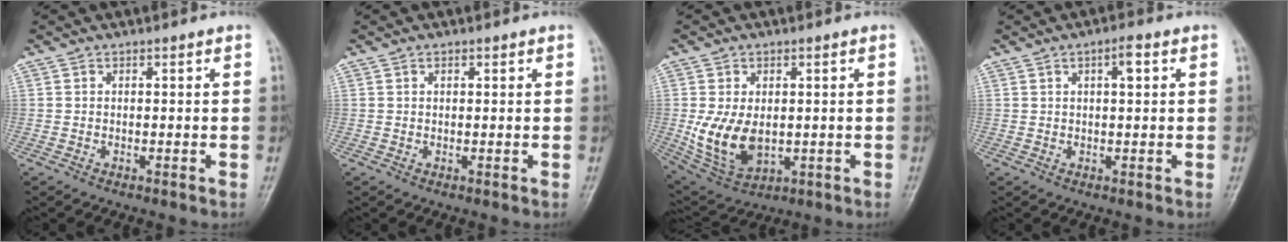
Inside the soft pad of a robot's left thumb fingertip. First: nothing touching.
{"total": 0.8, "force": [0.4, 0.5, 0.4], "torque": [-0.004, -0.001, 0.006]}
{"total": 10.8, "force": [-0.5, 7.0, 8.2], "torque": [-0.148, -0.011, 0.012]}
{"total": 2.9, "force": [1.0, 0.9, 2.6], "torque": [-0.038, 0.004, 0.014]}